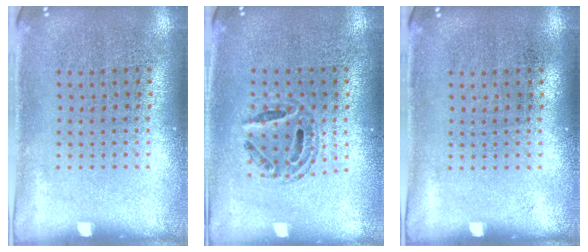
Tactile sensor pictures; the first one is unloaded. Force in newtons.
{"total": 0.8, "press": 0.7, "slide": 0.2}
{"total": 0.0}